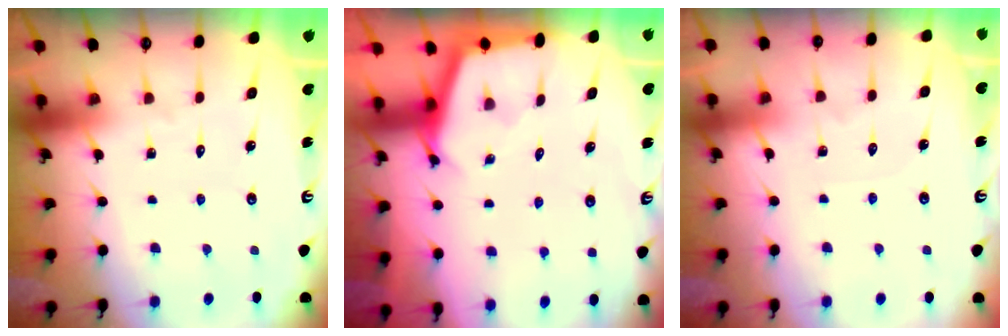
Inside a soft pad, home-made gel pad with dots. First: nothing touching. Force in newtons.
{"total": 2.5, "press": 2.5, "slide": 0.2}
{"total": 4.1, "press": 4.1, "slide": 0.5}